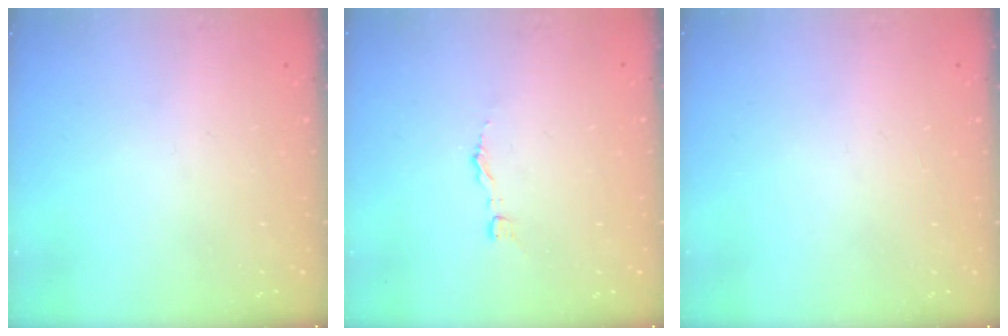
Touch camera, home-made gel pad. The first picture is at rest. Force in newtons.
{"total": 2.9, "press": 2.9, "slide": 0.1}
{"total": 0.0}